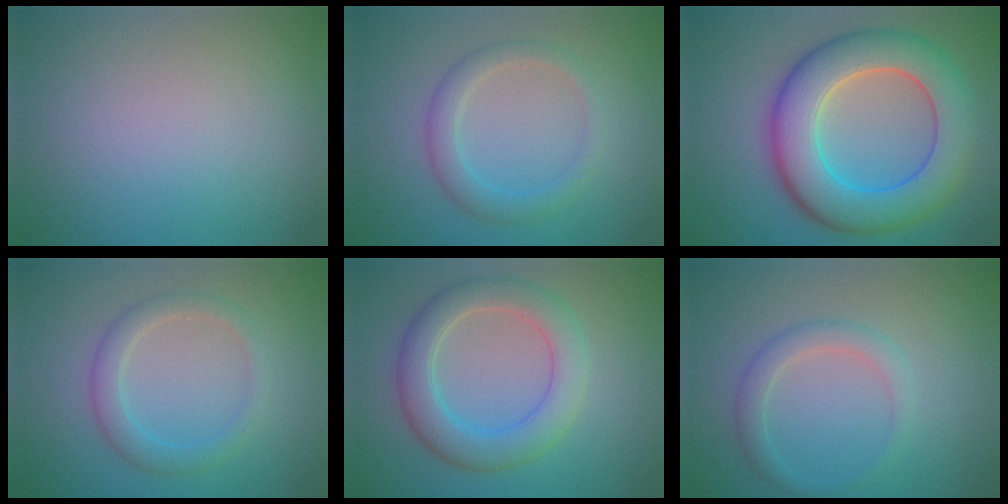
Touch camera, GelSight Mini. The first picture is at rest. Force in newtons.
{"total": 2.7, "press": 2.7, "slide": 0.1}
{"total": 10.1, "press": 10.1, "slide": 0.7}
{"total": 2.7, "press": 2.7, "slide": 0.1}
{"total": 5.3, "press": 5.2, "slide": 0.4}
{"total": 2.2, "press": 2.2, "slide": 0.2}